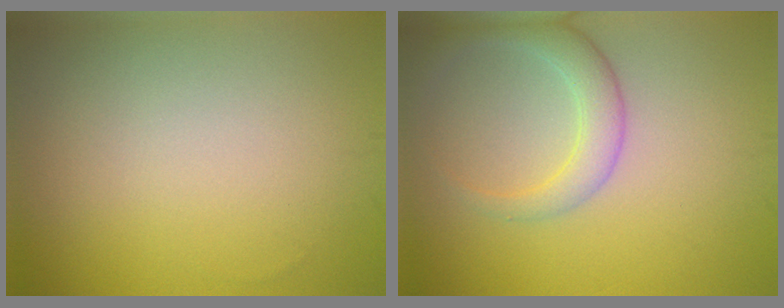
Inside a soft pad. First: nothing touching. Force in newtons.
{"total": 3.3, "press": 3.3, "slide": 0.1}